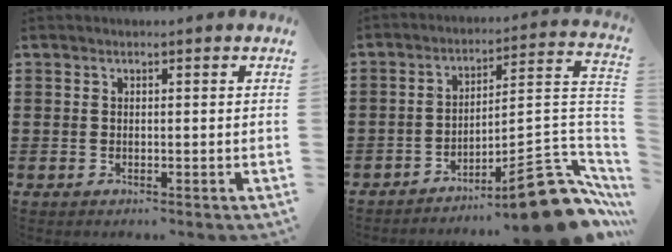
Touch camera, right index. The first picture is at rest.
{"total": 14.6, "force": [-10.1, 3.1, 10.0], "torque": [-0.119, 0.037, -0.172]}